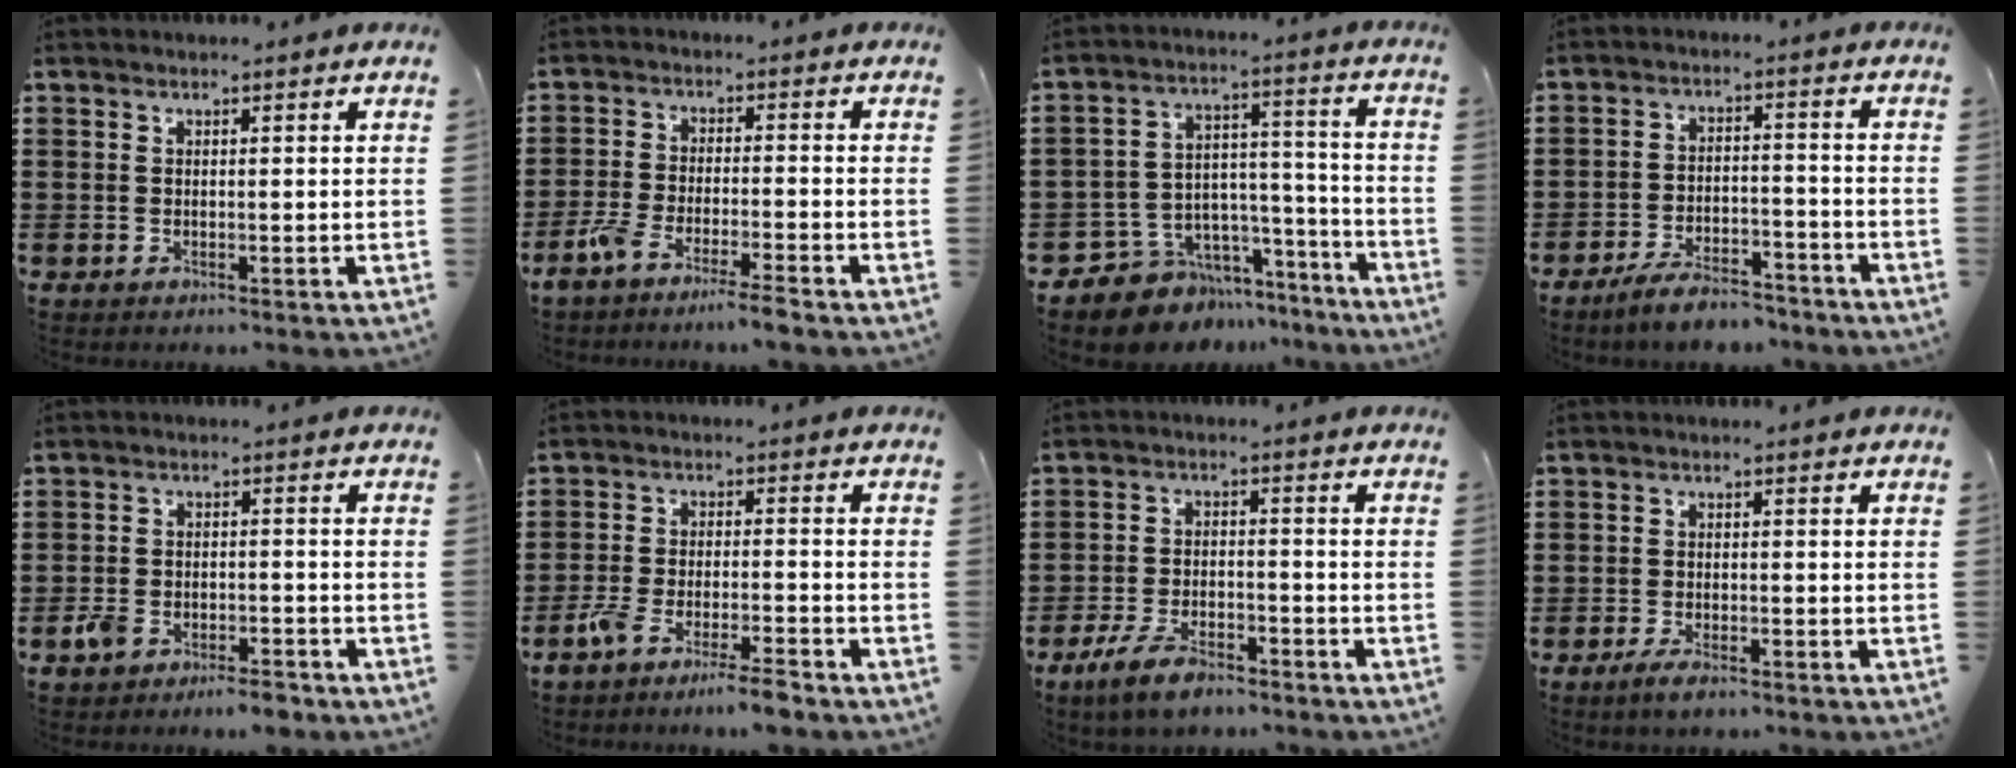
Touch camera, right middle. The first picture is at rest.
{"total": 4.9, "force": [-4.2, 0.0, 2.5], "torque": [-0.062, -0.012, -0.084]}
{"total": 7.3, "force": [-6.2, 3.9, -0.3], "torque": [-0.005, 0.013, -0.117]}
{"total": 6.1, "force": [-5.7, 1.2, 1.9], "torque": [-0.040, 0.007, -0.111]}
{"total": 4.0, "force": [-3.4, 1.3, 1.7], "torque": [-0.049, 0.003, -0.072]}
{"total": 5.6, "force": [-4.8, 0.2, 2.9], "torque": [-0.068, -0.009, -0.094]}
{"total": 6.3, "force": [-4.8, 2.2, 3.4], "torque": [-0.074, 0.006, -0.091]}
{"total": 2.2, "force": [-1.7, 0.6, 1.3], "torque": [-0.031, 0.001, -0.034]}